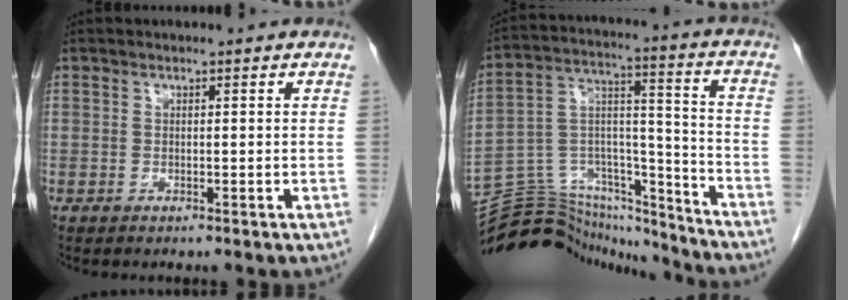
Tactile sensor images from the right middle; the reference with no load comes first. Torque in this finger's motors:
{"motor_torque": [-0.01, -0.10, -0.11, -0.09]}